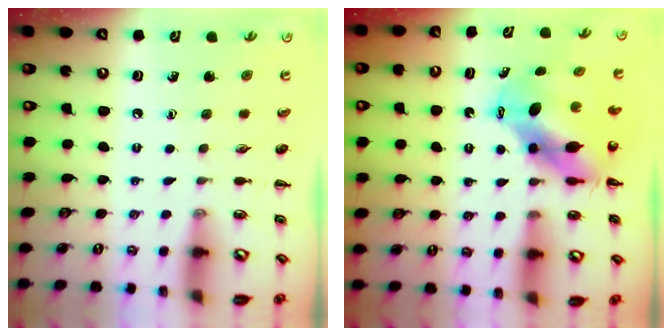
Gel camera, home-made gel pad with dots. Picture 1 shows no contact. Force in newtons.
{"total": 8.5, "press": 8.2, "slide": 1.9}